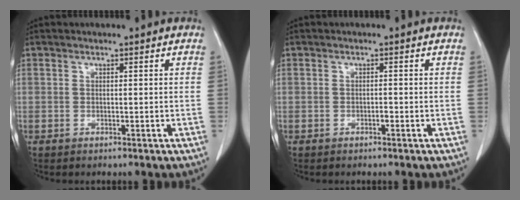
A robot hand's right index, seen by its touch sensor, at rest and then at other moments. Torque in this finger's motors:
{"motor_torque": [-0.07, 0.08, 0.08, 0.01]}